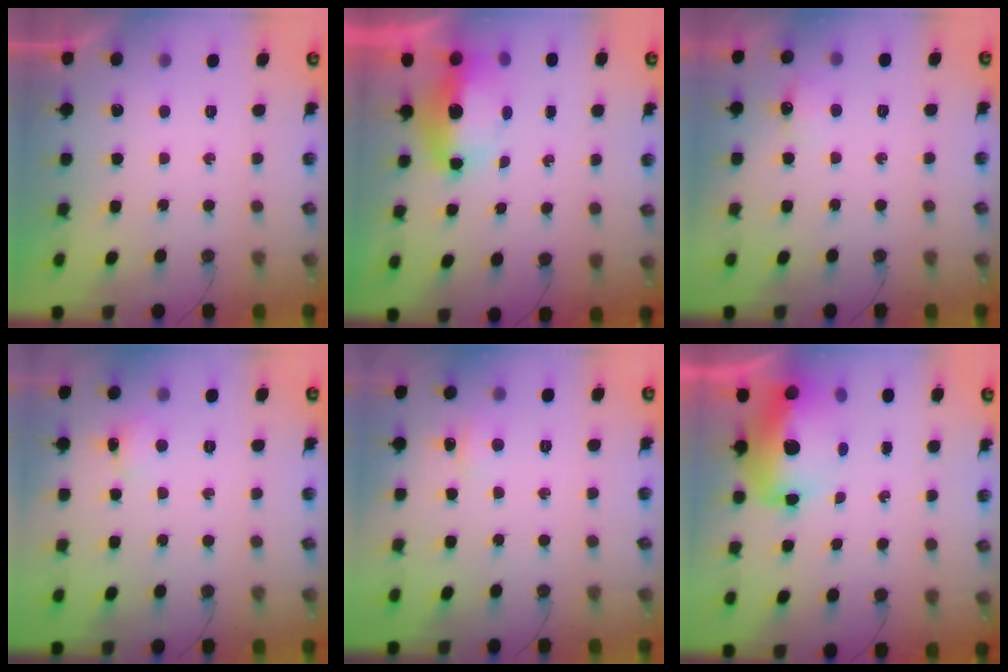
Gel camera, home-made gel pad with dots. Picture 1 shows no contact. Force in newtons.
{"total": 16.4, "press": 10.0, "slide": 13.0}
{"total": 5.4, "press": 5.3, "slide": 1.3}
{"total": 1.7, "press": 1.6, "slide": 0.4}
{"total": 4.6, "press": 4.5, "slide": 0.7}
{"total": 16.5, "press": 16.4, "slide": 1.6}